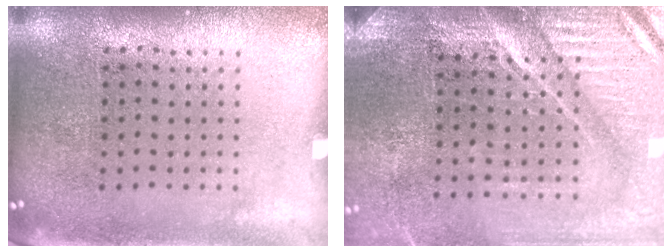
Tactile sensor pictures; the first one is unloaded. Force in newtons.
{"total": 4.0, "press": 3.7, "slide": 1.5}